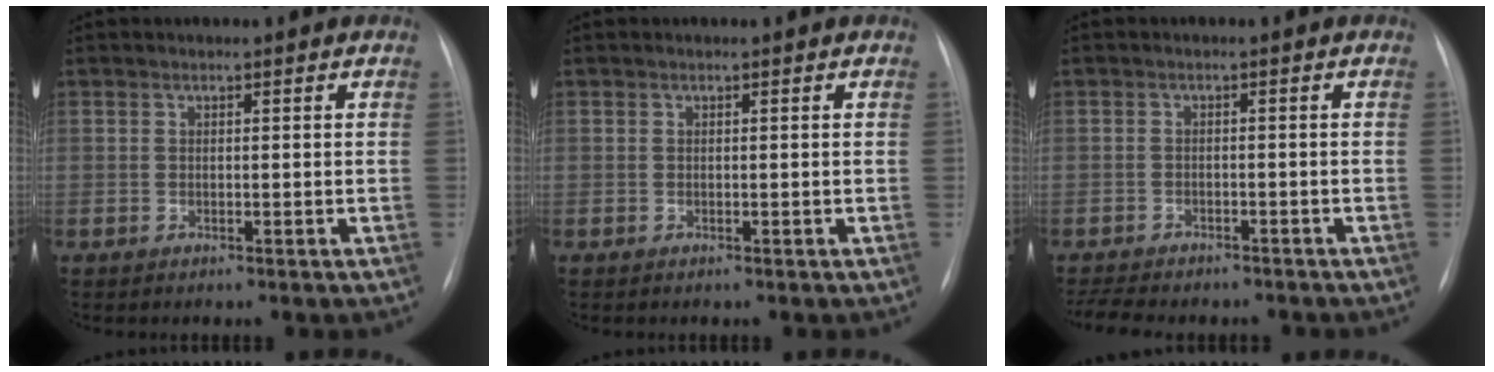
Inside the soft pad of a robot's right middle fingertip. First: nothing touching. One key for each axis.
{"total": 0.0}
{"total": 9.0, "fx": -7.9, "fy": 2.5, "fz": 3.4, "tx": -0.062, "ty": -0.001, "tz": -0.107}